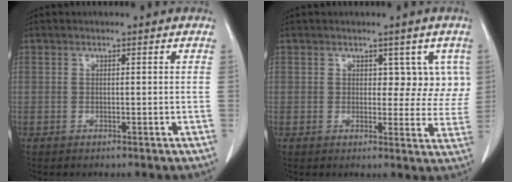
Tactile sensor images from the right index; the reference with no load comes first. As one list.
[{"total": 5.0, "force": [2.1, 3.2, 3.2], "torque": [-0.012, 0.005, 0.022]}]